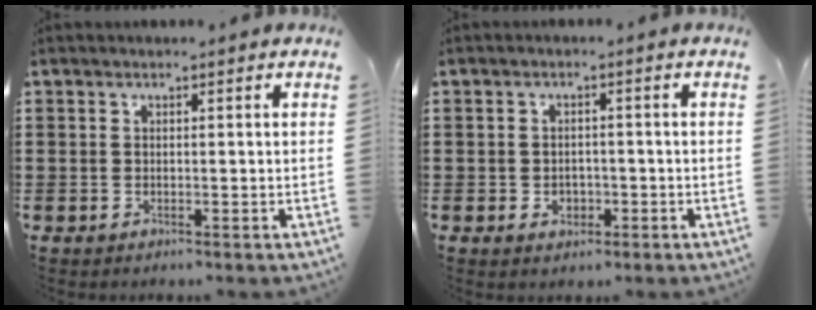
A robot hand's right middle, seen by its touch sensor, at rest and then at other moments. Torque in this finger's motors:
{"motor_torque": [0.62, -0.18, 0.02, 0.01]}